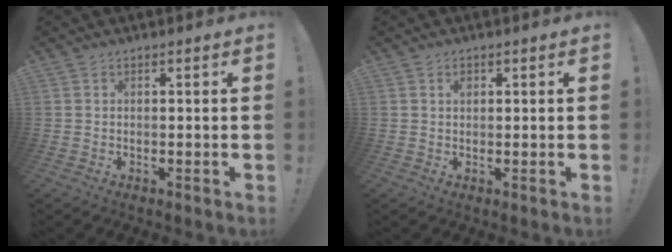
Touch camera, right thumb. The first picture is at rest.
{"total": 0.6, "force": [0.3, 0.4, 0.4], "torque": [-0.007, 0.002, 0.006]}